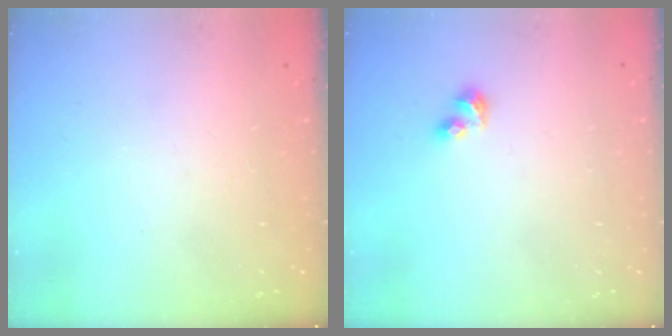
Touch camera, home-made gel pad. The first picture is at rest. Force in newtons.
{"total": 3.4, "press": 3.3, "slide": 0.9}